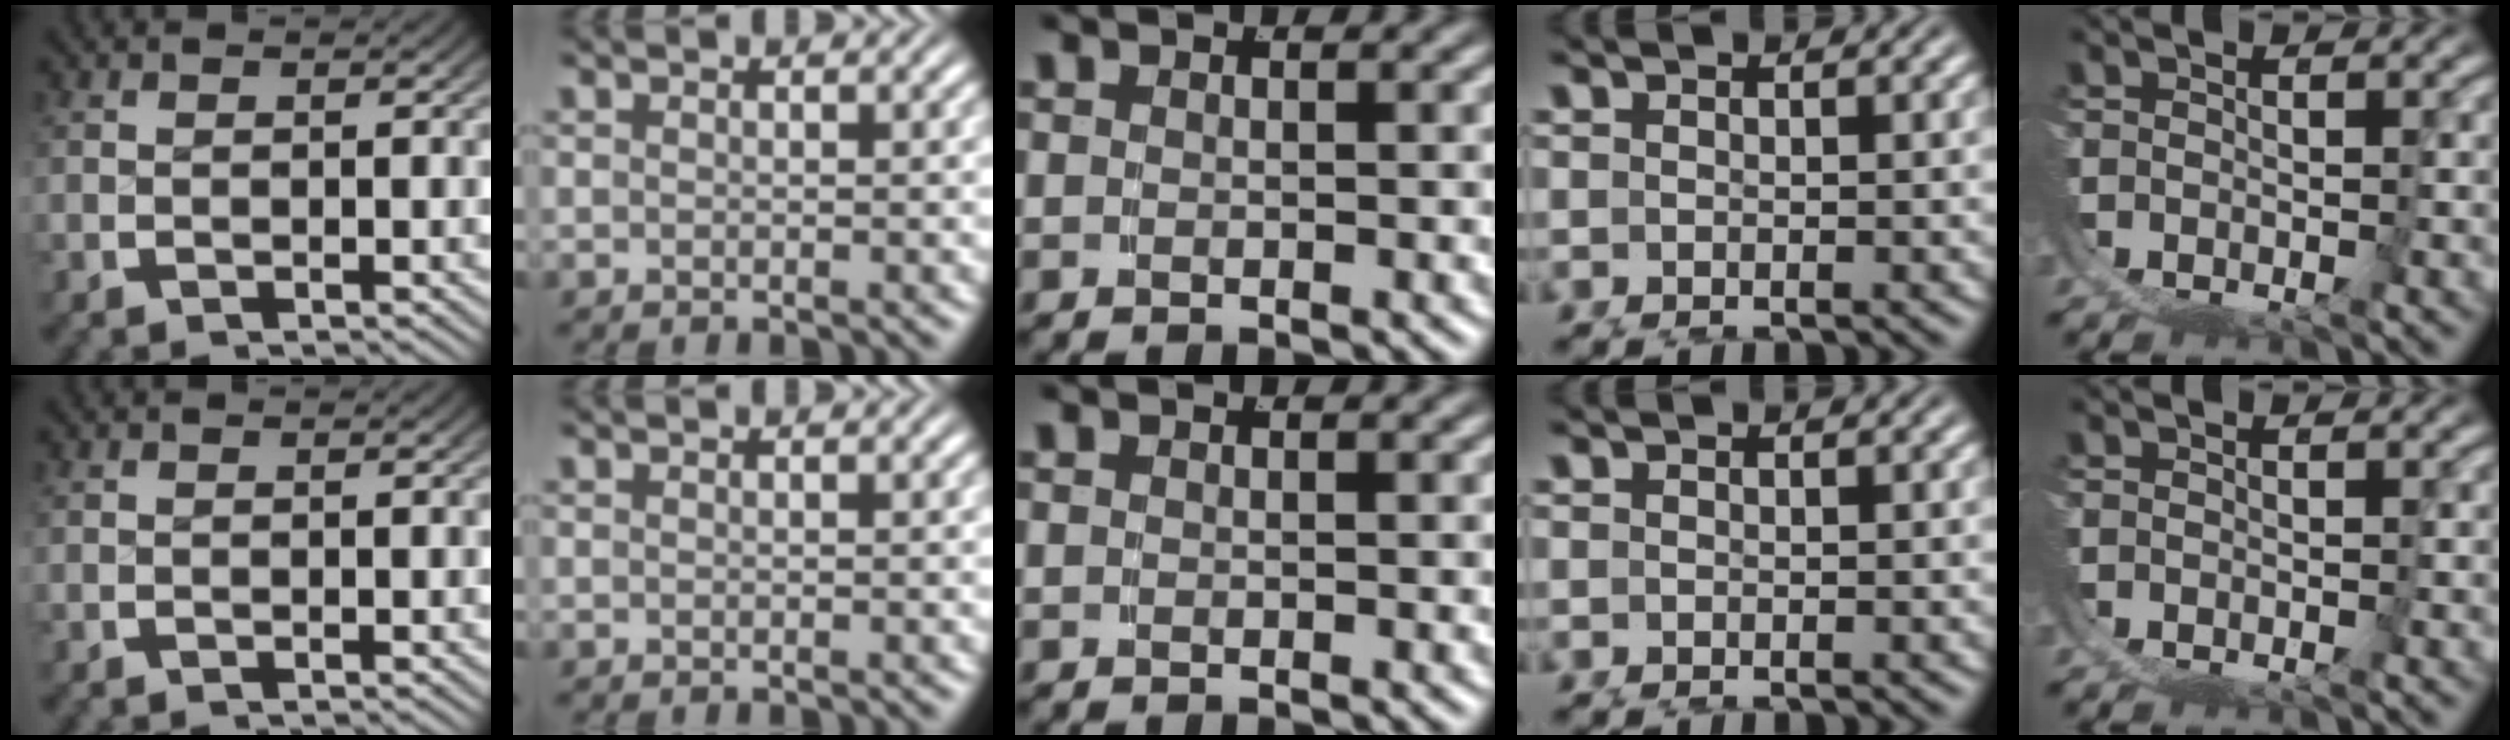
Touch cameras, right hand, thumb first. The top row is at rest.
{}